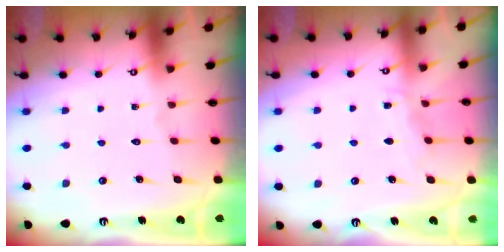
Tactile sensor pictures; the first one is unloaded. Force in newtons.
{"total": 5.0, "press": 5.0, "slide": 0.5}